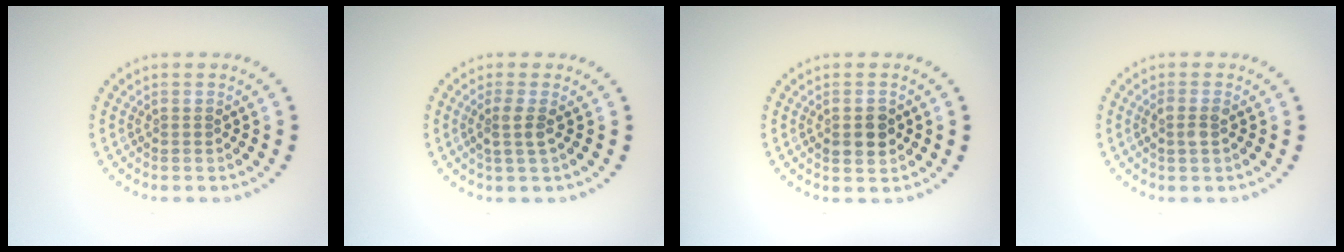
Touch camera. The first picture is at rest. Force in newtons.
{"total": 1.8, "press": 1.4, "slide": 1.0}
{"total": 2.7, "press": 2.7, "slide": 0.2}
{"total": 1.5, "press": 1.4, "slide": 0.5}